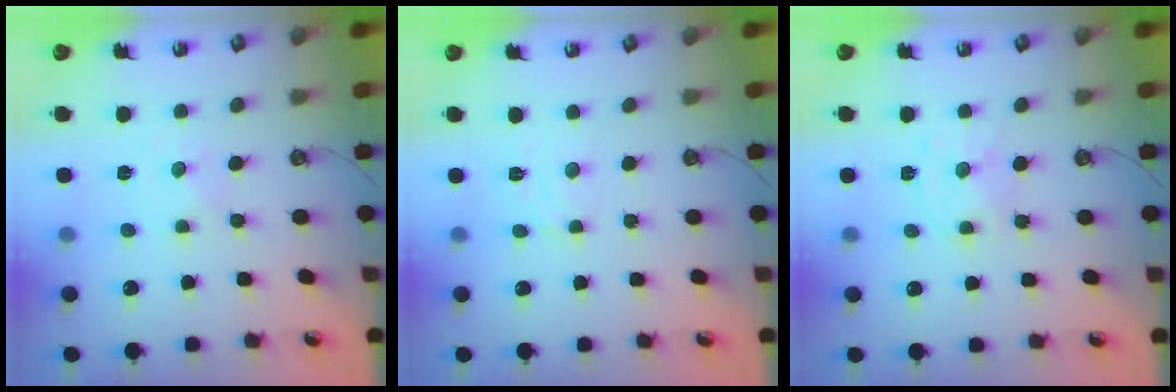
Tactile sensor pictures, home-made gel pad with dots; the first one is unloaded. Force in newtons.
{"total": 2.9, "press": 2.9, "slide": 0.3}
{"total": 4.8, "press": 4.8, "slide": 0.6}